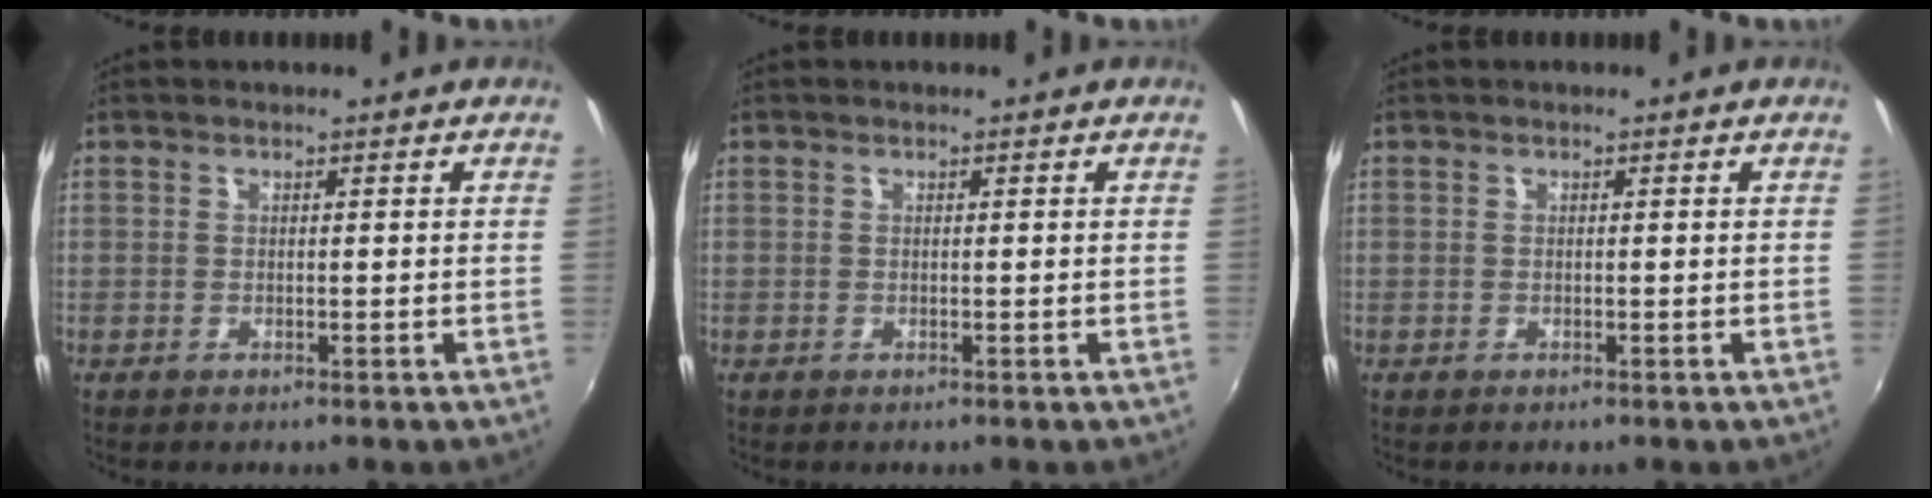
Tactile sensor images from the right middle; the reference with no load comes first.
{"total": 0.0}
{"total": 0.0}